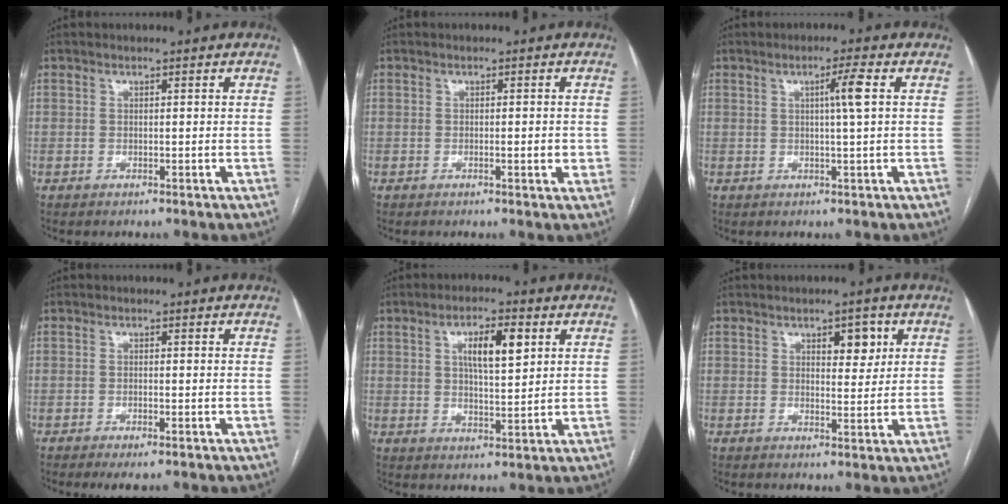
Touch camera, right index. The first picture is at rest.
{"total": 1.7, "force": [-0.2, 0.5, 1.6], "torque": [-0.024, -0.001, -0.003]}
{"total": 3.6, "force": [0.8, -0.7, 3.4], "torque": [-0.060, 0.000, 0.012]}
{"total": 2.3, "force": [-1.5, 0.5, 1.7], "torque": [-0.023, -0.004, -0.020]}
{"total": 7.2, "force": [2.6, 2.0, 6.4], "torque": [-0.109, 0.007, 0.045]}
{"total": 4.4, "force": [2.0, 1.9, 3.5], "torque": [-0.044, 0.001, 0.027]}